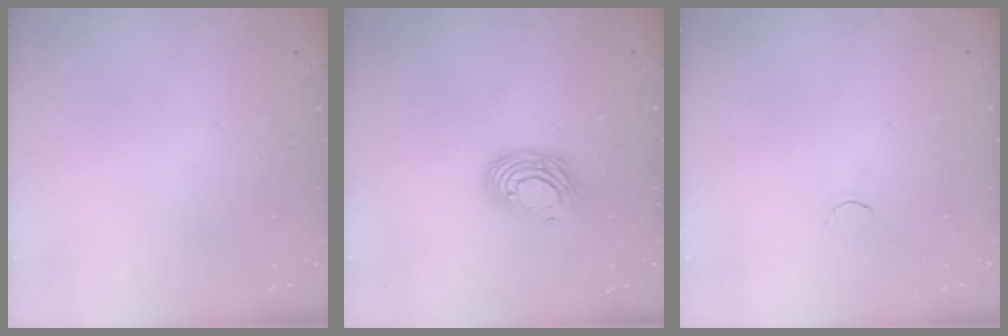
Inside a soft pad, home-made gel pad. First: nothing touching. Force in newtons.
{"total": 11.0, "press": 10.9, "slide": 1.1}
{"total": 1.8, "press": 1.7, "slide": 0.4}